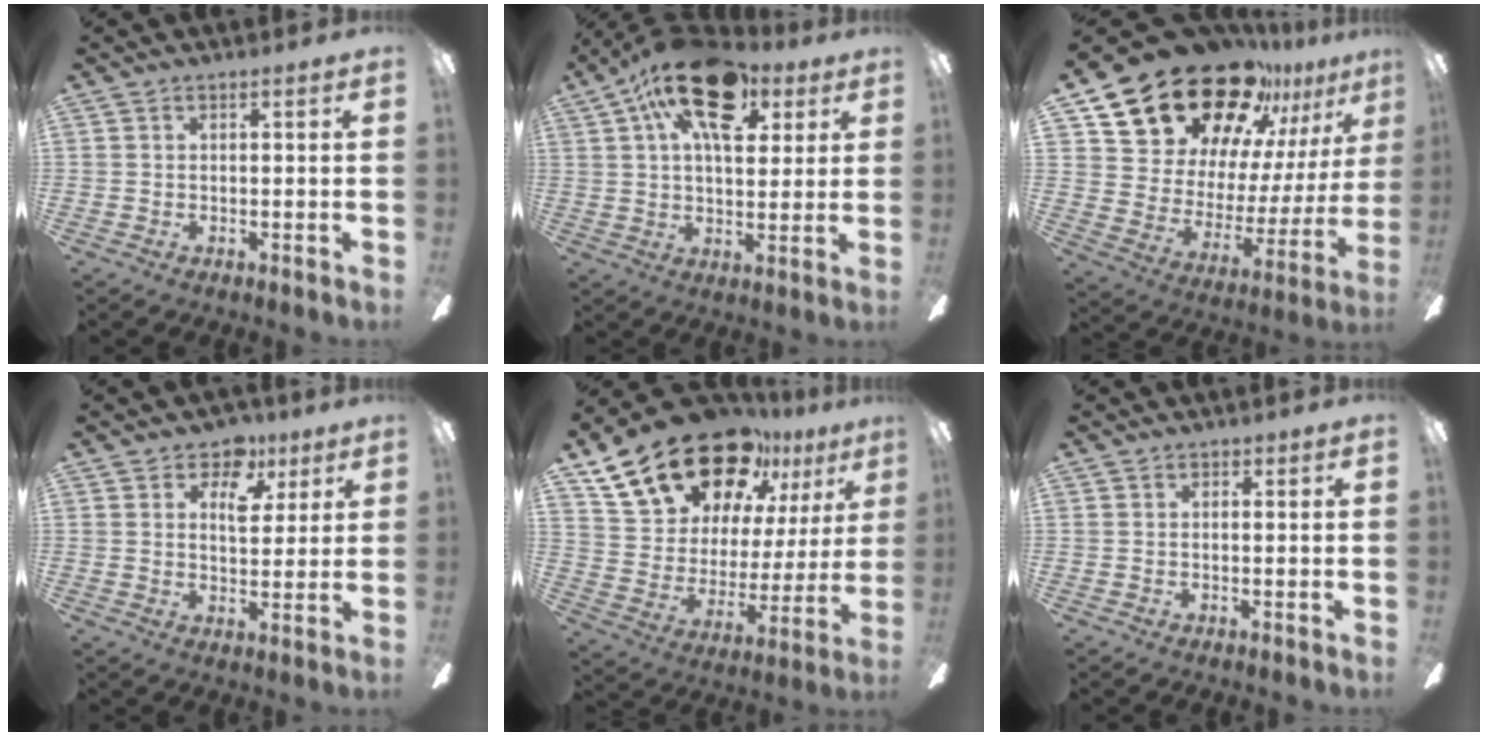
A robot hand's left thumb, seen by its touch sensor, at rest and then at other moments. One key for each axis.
{"total": 19.9, "fx": 9.9, "fy": 10.3, "fz": 13.8, "tx": -0.216, "ty": -0.027, "tz": 0.166}
{"total": 22.9, "fx": 19.5, "fy": 9.2, "fz": 7.6, "tx": -0.141, "ty": -0.144, "tz": 0.359}
{"total": 8.7, "fx": 4.6, "fy": 5.5, "fz": 5.0, "tx": -0.057, "ty": -0.013, "tz": 0.076}
{"total": 24.8, "fx": 16.9, "fy": 13.2, "fz": 12.6, "tx": -0.218, "ty": -0.098, "tz": 0.311}
{"total": 0.0}